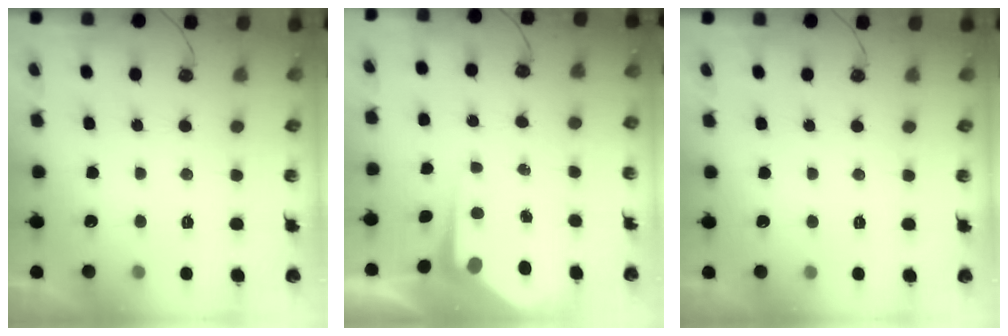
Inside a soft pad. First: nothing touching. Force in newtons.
{"total": 4.5, "press": 4.5, "slide": 0.5}
{"total": 1.0, "press": 0.4, "slide": 1.0}